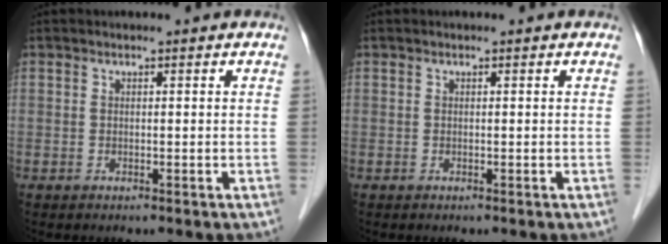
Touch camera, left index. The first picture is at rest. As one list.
[{"total": 0.0}]